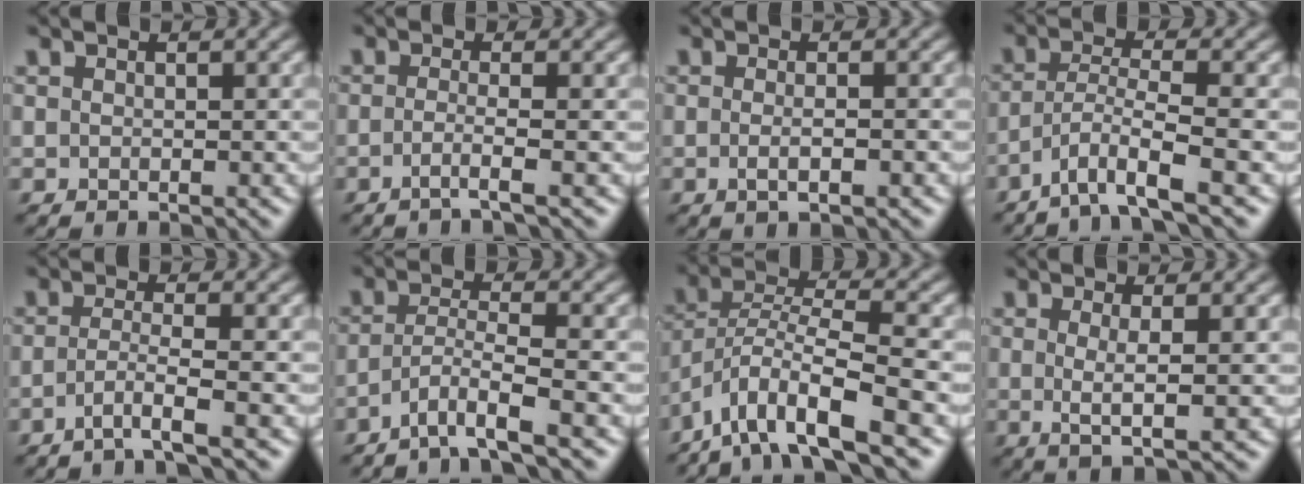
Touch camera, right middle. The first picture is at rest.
{"total": 1.9, "force": [-0.9, 0.3, 1.7], "torque": [-0.022, -0.002, -0.031]}
{"total": 2.2, "force": [-0.3, 0.9, 2.0], "torque": [-0.007, -0.003, -0.011]}
{"total": 4.6, "force": [-3.0, 0.5, 3.5], "torque": [-0.063, 0.002, -0.065]}
{"total": 2.5, "force": [-1.3, 0.1, 2.1], "torque": [-0.037, -0.001, -0.041]}
{"total": 3.5, "force": [-2.3, 0.2, 2.6], "torque": [-0.052, 0.003, -0.054]}
{"total": 8.0, "force": [-5.2, 1.9, 5.8], "torque": [-0.105, 0.005, -0.104]}
{"total": 2.7, "force": [0.3, 0.4, 2.6], "torque": [-0.052, -0.007, 0.004]}